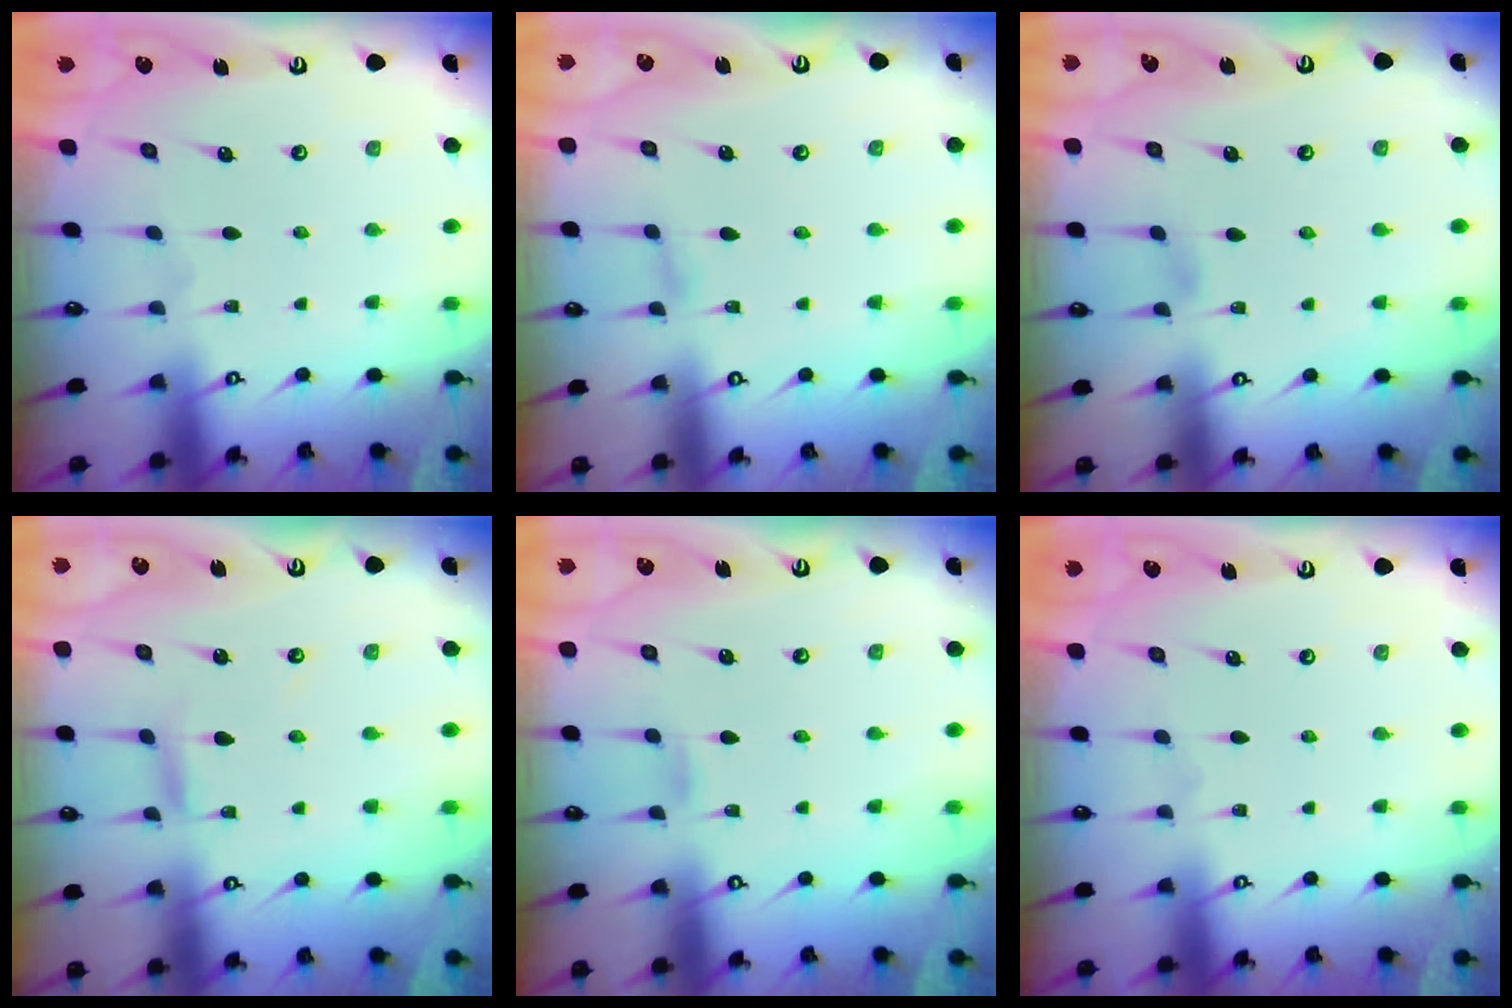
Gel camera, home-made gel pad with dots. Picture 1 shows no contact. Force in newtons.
{"total": 2.3, "press": 2.3, "slide": 0.3}
{"total": 3.3, "press": 3.3, "slide": 0.4}
{"total": 2.5, "press": 2.5, "slide": 0.2}
{"total": 3.5, "press": 3.5, "slide": 0.4}
{"total": 0.0}